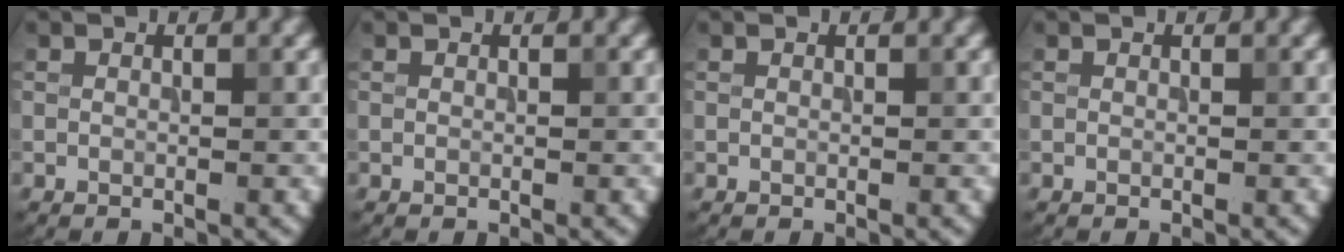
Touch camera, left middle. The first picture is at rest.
{"total": 0.0}
{"total": 0.0}
{"total": 0.0}